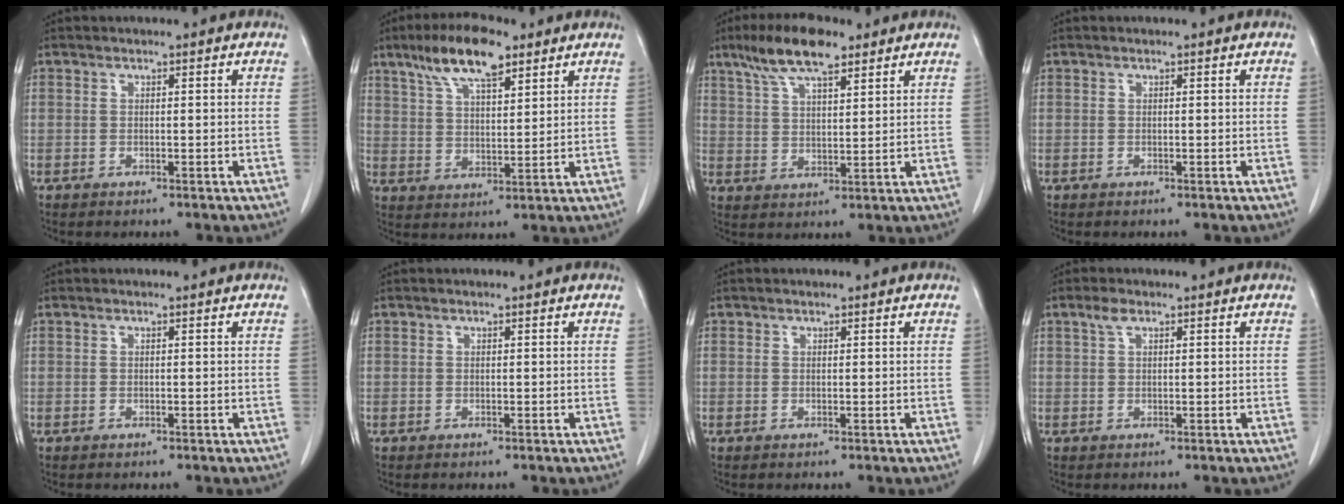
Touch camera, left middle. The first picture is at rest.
{"total": 10.6, "force": [7.1, 3.0, 7.3], "torque": [-0.138, 0.014, 0.127]}
{"total": 9.8, "force": [6.8, 2.6, 6.5], "torque": [-0.126, 0.015, 0.124]}
{"total": 0.0}
{"total": 0.0}
{"total": 0.0}
{"total": 0.0}
{"total": 1.6, "force": [1.0, 0.7, 1.1], "torque": [-0.027, 0.010, 0.020]}